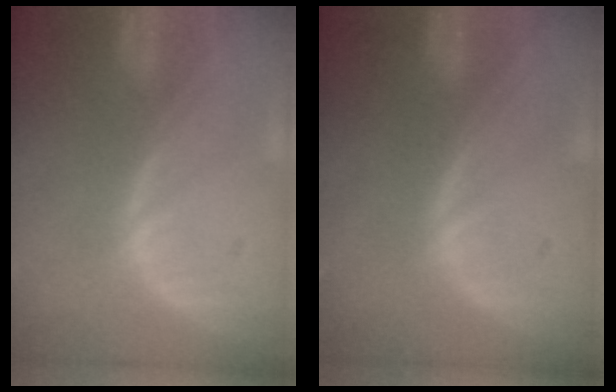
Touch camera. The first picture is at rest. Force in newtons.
{"total": 0.0}